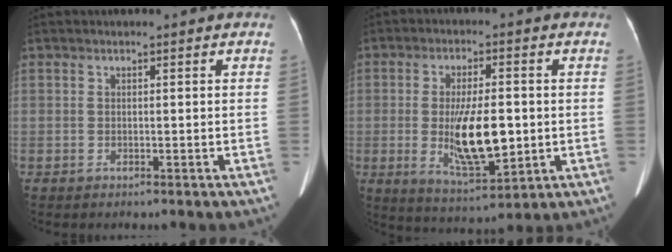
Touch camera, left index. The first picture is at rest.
{"total": 10.9, "force": [-1.2, 3.3, 10.4], "torque": [-0.196, -0.016, -0.011]}